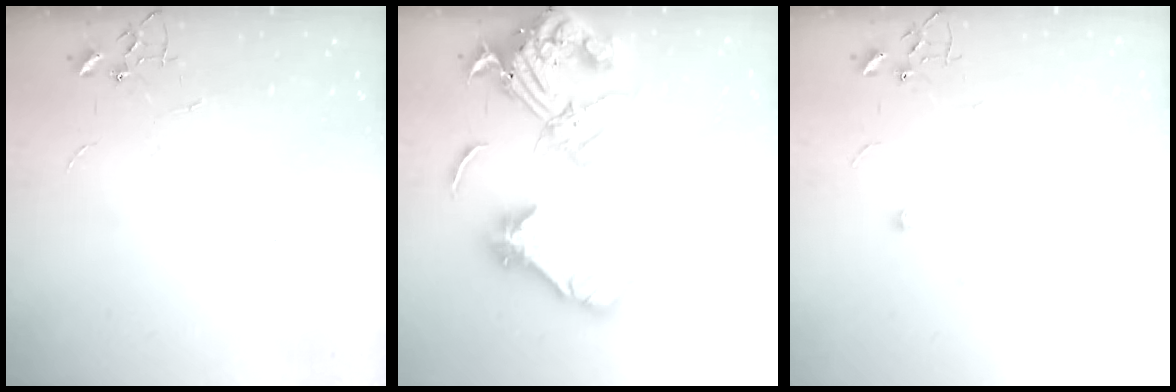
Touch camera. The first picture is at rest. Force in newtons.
{"total": 20.8, "press": 20.7, "slide": 2.6}
{"total": 4.9, "press": 4.8, "slide": 0.7}